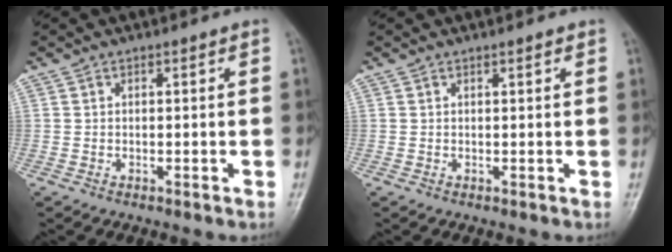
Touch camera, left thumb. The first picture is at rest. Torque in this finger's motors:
{"motor_torque": [-0.34, -0.03, -0.39, -0.18, 0.02]}